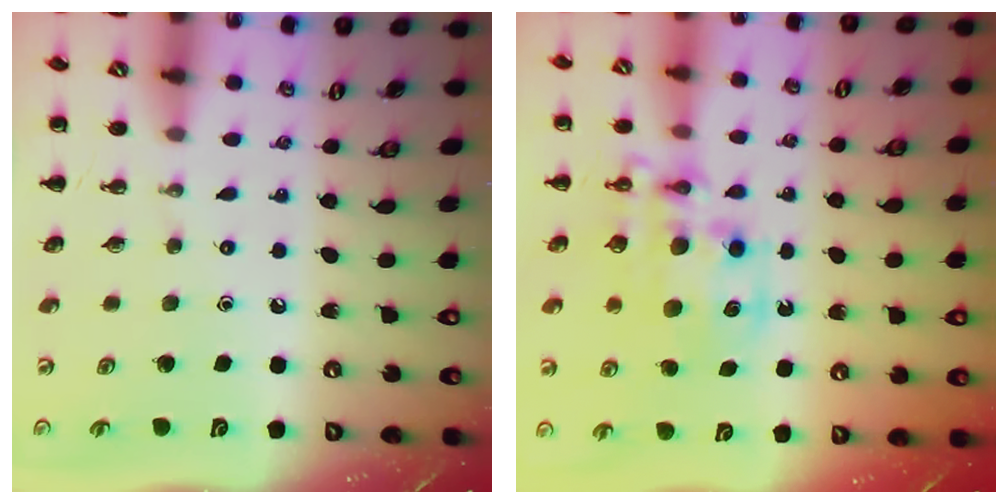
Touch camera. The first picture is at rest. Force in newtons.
{"total": 11.4, "press": 11.0, "slide": 3.1}